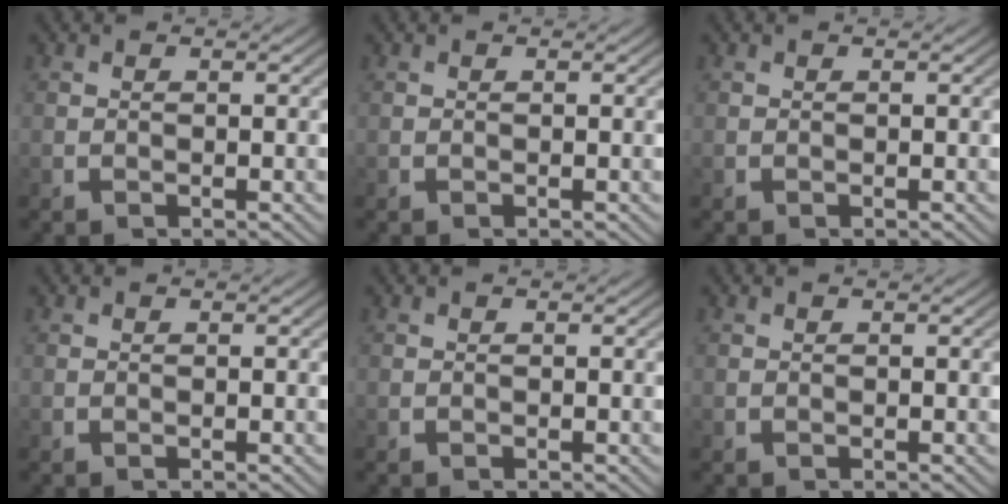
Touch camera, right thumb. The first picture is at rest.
{"total": 0.0}
{"total": 0.0}
{"total": 0.0}
{"total": 0.0}
{"total": 0.0}